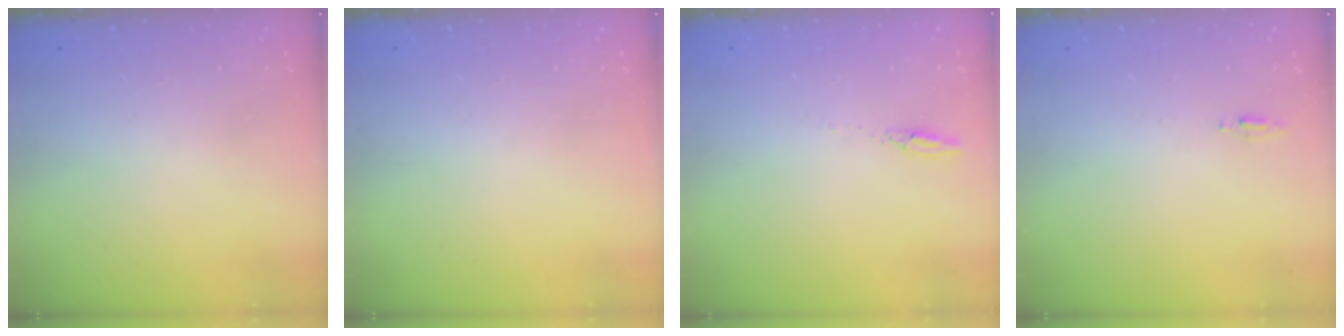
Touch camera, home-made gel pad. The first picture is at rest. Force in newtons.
{"total": 0.0}
{"total": 2.7, "press": 2.7, "slide": 0.2}
{"total": 4.6, "press": 4.4, "slide": 1.6}